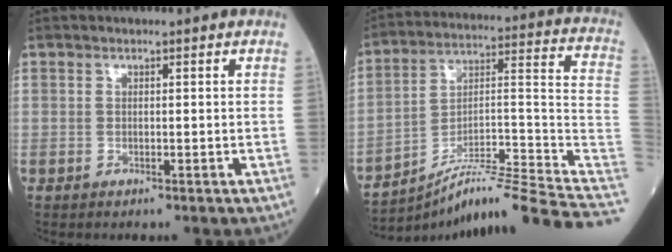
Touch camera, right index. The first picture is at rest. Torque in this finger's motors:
{"motor_torque": [-0.23, -1.08, -0.96, -0.21]}